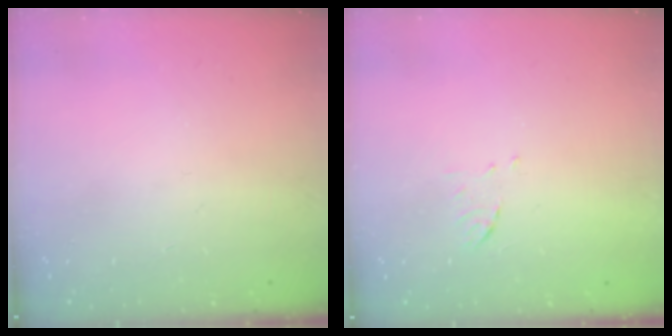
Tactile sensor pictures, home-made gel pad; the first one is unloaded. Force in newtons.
{"total": 5.4, "press": 5.3, "slide": 1.0}